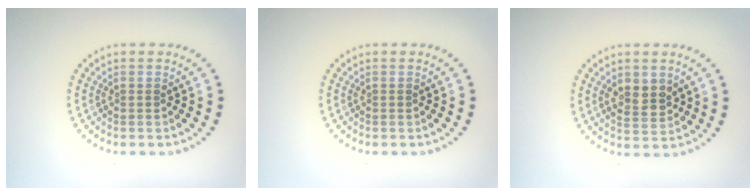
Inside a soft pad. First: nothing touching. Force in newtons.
{"total": 0.0}
{"total": 2.6, "press": 2.5, "slide": 0.4}